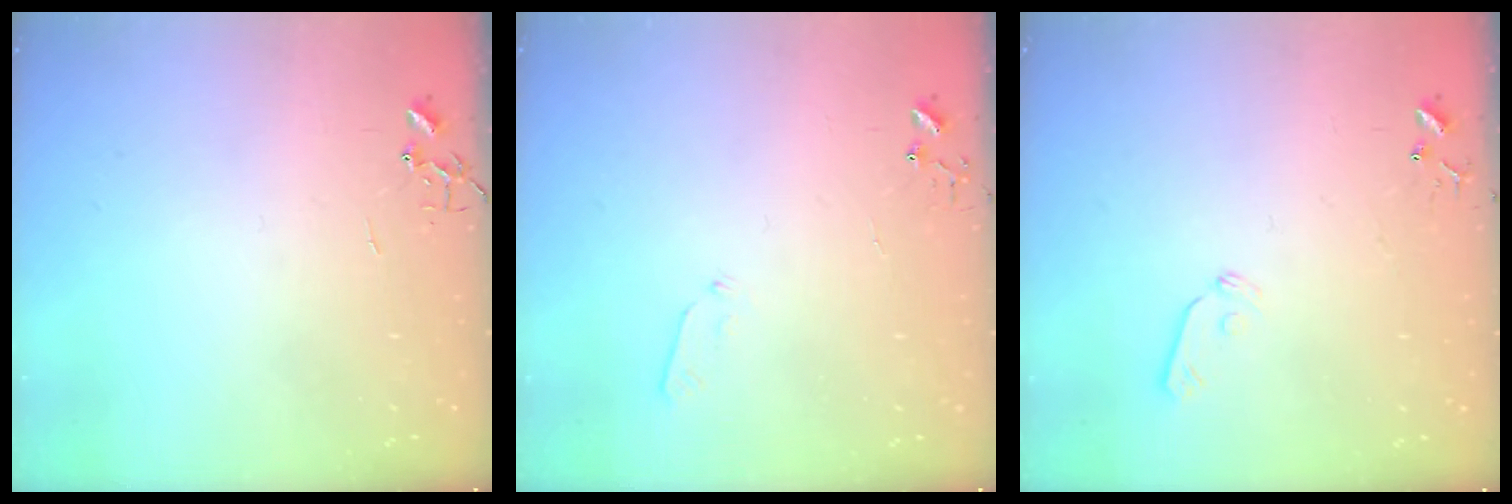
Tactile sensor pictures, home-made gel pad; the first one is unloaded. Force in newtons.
{"total": 3.8, "press": 3.8, "slide": 0.5}
{"total": 5.9, "press": 5.8, "slide": 0.6}